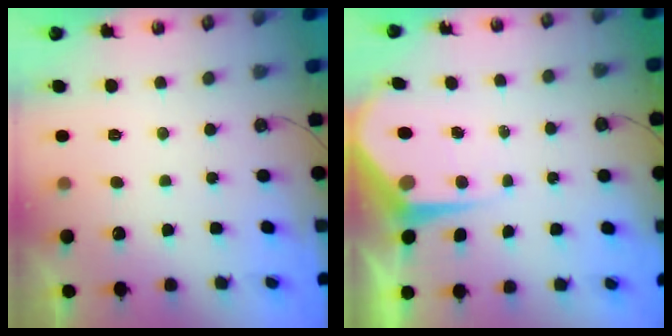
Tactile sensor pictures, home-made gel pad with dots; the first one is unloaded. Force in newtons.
{"total": 5.9, "press": 5.9, "slide": 0.6}